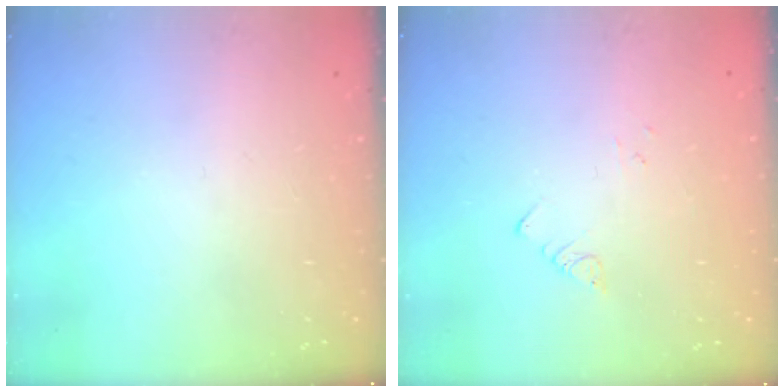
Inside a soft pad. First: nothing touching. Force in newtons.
{"total": 1.8, "press": 1.8, "slide": 0.2}